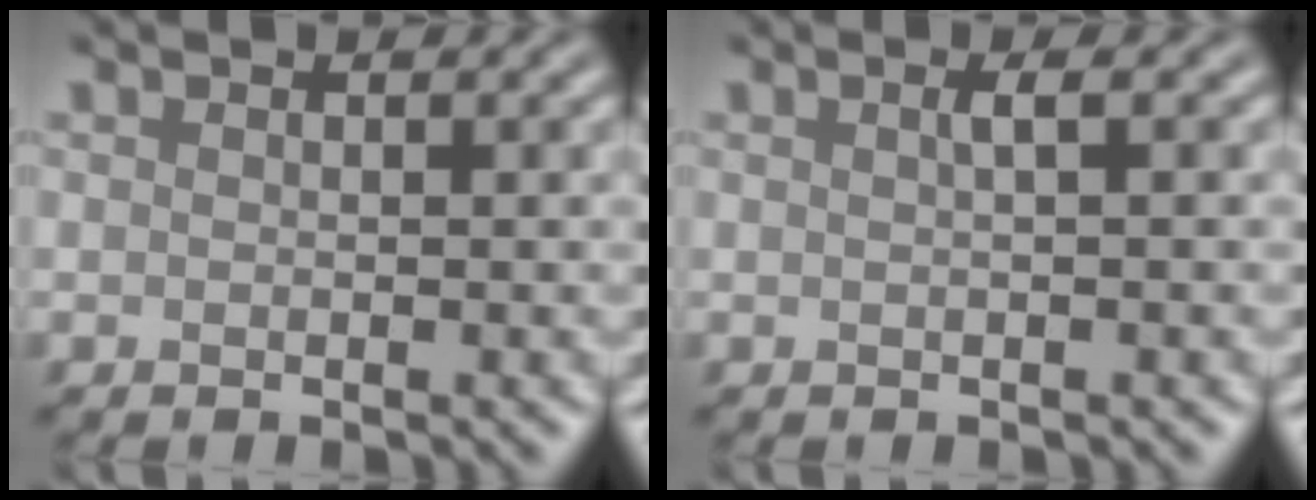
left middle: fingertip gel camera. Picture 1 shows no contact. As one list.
[{"total": 1.3, "force": [0.2, 0.4, 1.2], "torque": [-0.017, 0.006, 0.001]}]